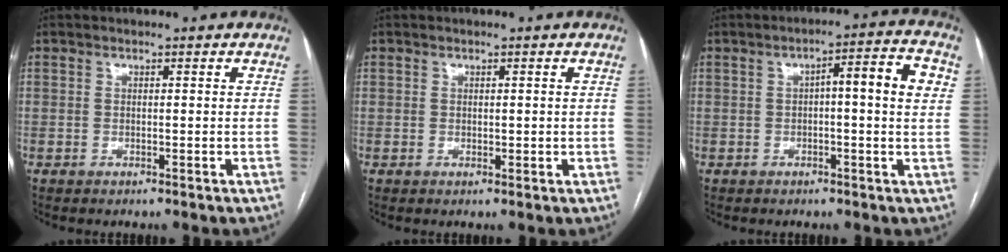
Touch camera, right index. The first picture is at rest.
{"total": 1.1, "force": [0.1, 0.8, 0.8], "torque": [-0.010, 0.000, 0.004]}
{"total": 7.8, "force": [1.2, 1.0, 7.6], "torque": [-0.107, 0.025, 0.012]}